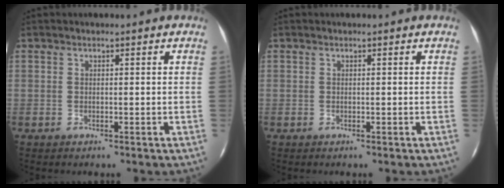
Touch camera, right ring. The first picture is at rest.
{"total": 0.0}